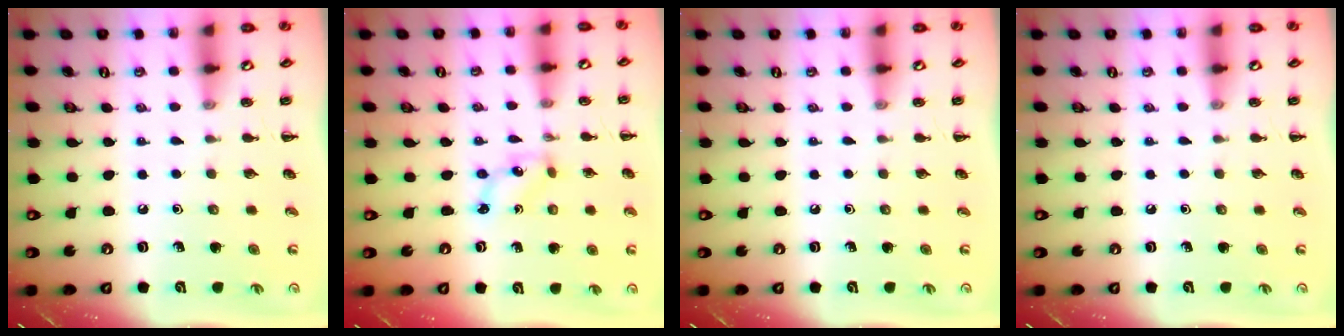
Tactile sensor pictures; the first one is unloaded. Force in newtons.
{"total": 1.9, "press": 1.9, "slide": 0.3}
{"total": 0.0}
{"total": 0.0}